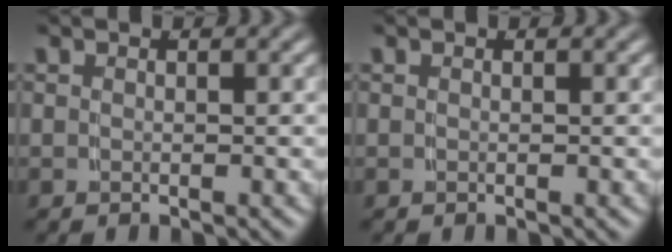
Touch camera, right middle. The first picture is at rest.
{"total": 0.0}